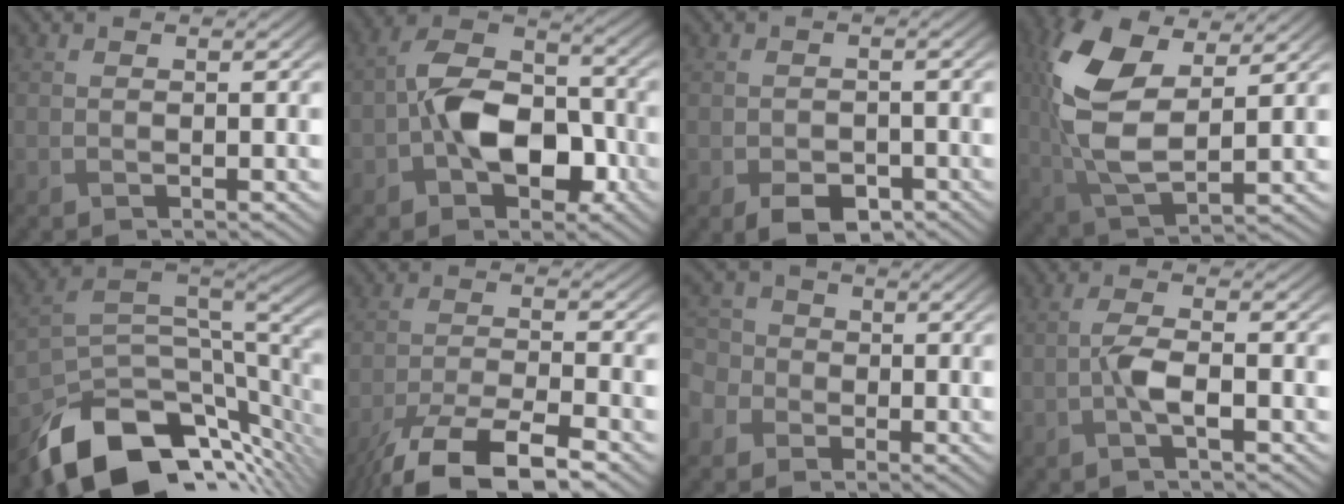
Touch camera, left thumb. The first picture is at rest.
{"total": 10.1, "force": [-2.8, 6.5, 7.3], "torque": [-0.133, 0.011, -0.060]}
{"total": 4.0, "force": [-2.6, 2.2, 2.1], "torque": [-0.032, -0.008, -0.042]}
{"total": 13.3, "force": [3.3, 6.8, 10.9], "torque": [-0.267, 0.002, 0.065]}
{"total": 14.1, "force": [-8.2, 6.3, 9.5], "torque": [-0.199, -0.018, -0.131]}
{"total": 10.5, "force": [-7.7, 2.5, 6.6], "torque": [-0.129, -0.006, -0.142]}
{"total": 5.3, "force": [-1.7, 4.7, 1.7], "torque": [-0.060, -0.003, -0.046]}
{"total": 3.1, "force": [-1.1, 0.8, 2.7], "torque": [-0.064, 0.006, -0.030]}